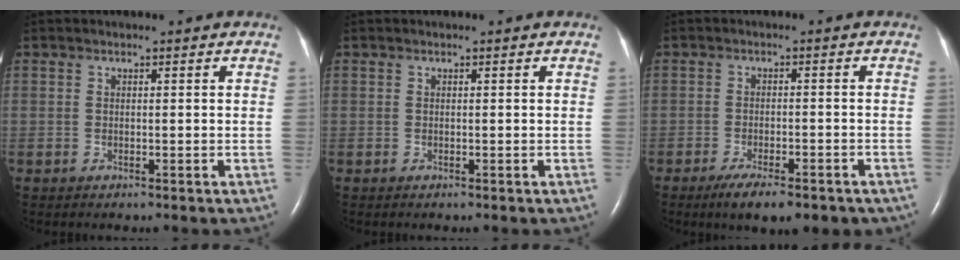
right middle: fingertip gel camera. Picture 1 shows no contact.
{"total": 0.0}
{"total": 8.6, "force": [-6.3, 2.5, 5.4], "torque": [-0.071, -0.010, -0.085]}